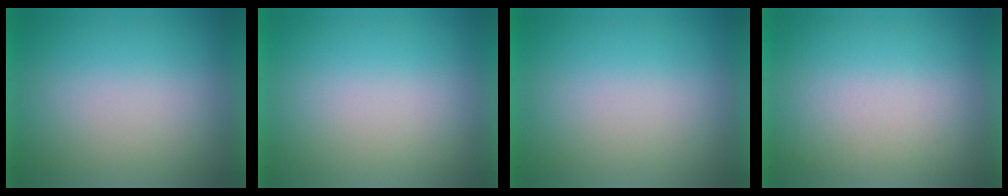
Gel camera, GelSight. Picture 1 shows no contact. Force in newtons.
{"total": 0.0}
{"total": 1.4}
{"total": 1.4}